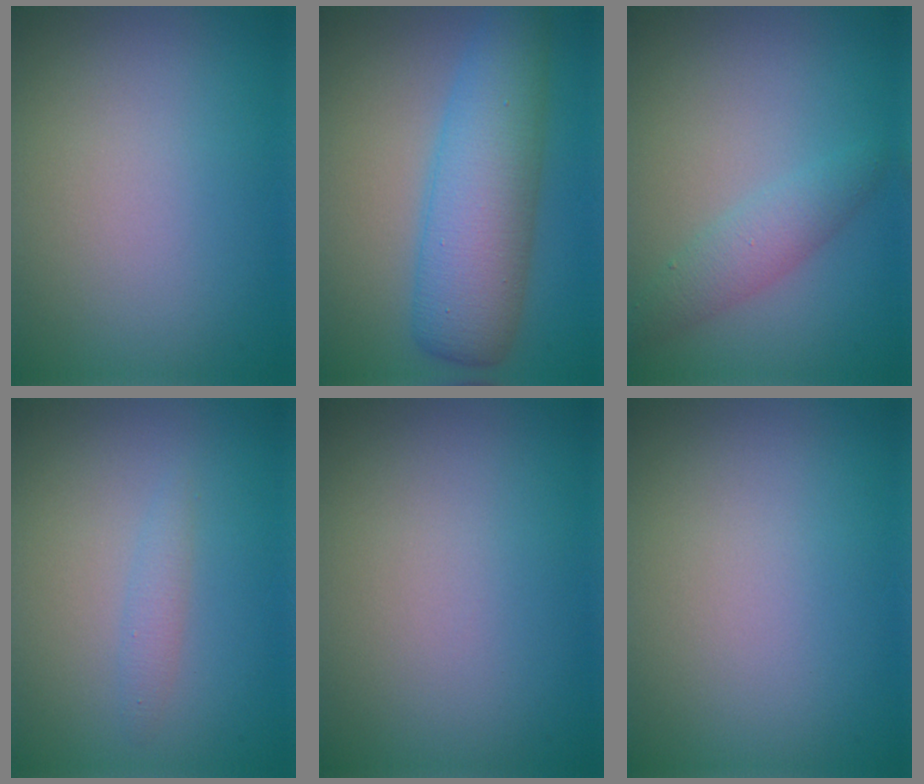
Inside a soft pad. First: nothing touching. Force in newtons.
{"total": 7.6, "press": 7.6, "slide": 0.1}
{"total": 2.4, "press": 2.4, "slide": 0.1}
{"total": 1.1, "press": 1.1, "slide": 0.1}
{"total": 0.0}
{"total": 0.0}